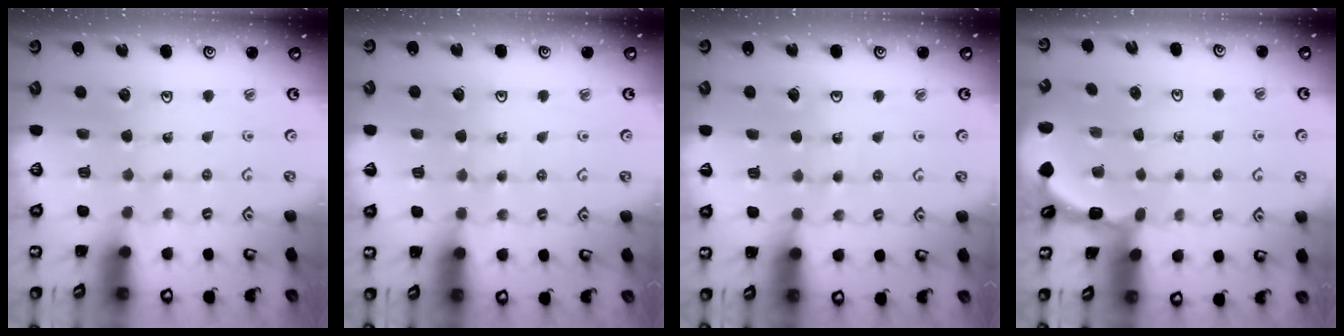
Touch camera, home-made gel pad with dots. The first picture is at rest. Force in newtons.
{"total": 4.2, "press": 4.2, "slide": 0.5}
{"total": 3.3, "press": 3.2, "slide": 0.4}
{"total": 2.1, "press": 2.1, "slide": 0.1}